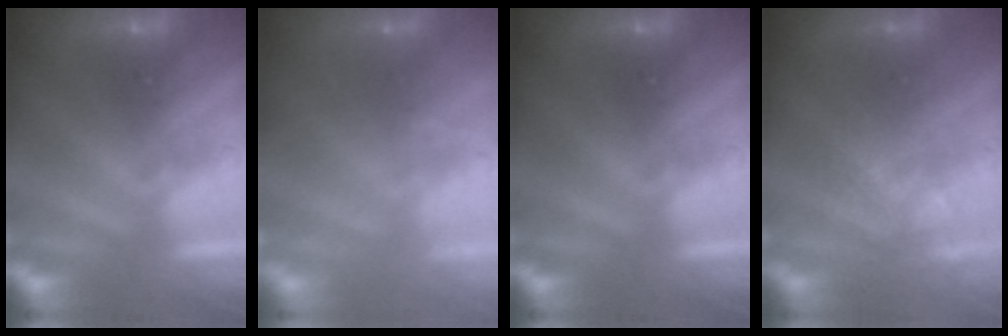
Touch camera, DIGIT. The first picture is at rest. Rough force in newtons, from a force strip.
{"total": 7.4}
{"total": 0.0}
{"total": 2.8}